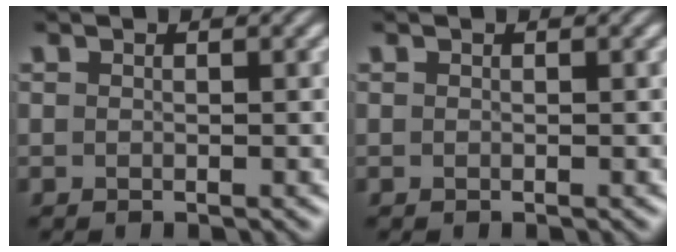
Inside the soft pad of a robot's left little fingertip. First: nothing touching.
{"total": 0.0}